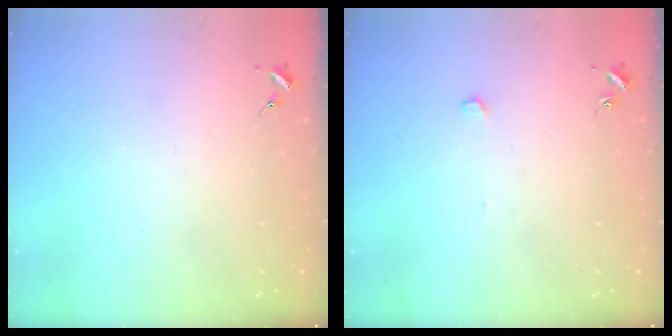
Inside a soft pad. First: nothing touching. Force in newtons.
{"total": 2.4, "press": 2.4, "slide": 0.0}